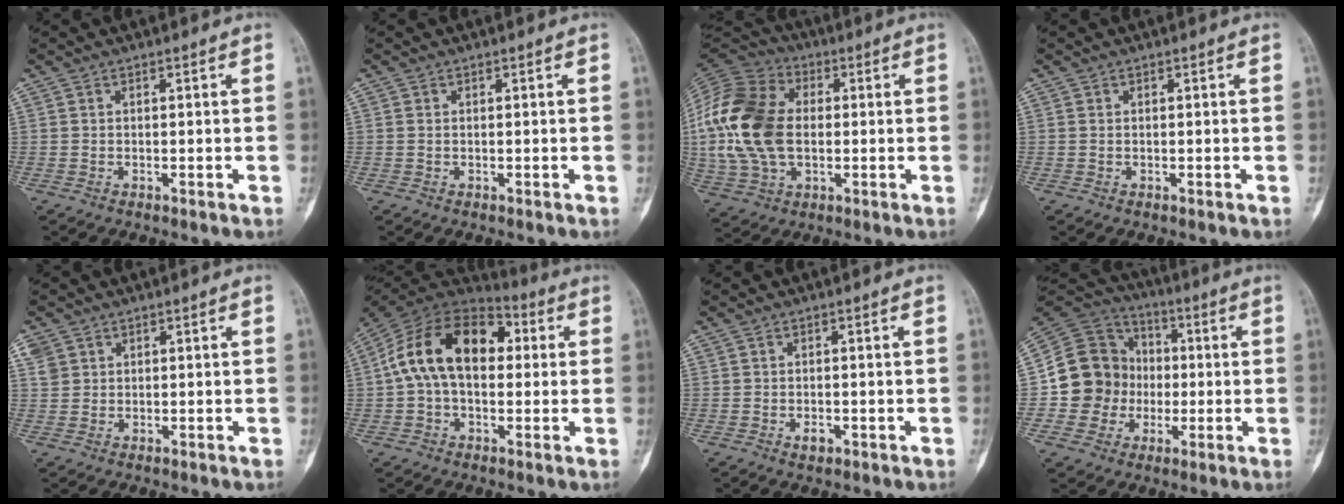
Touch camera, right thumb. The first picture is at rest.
{"total": 0.0}
{"total": 21.4, "force": [0.3, 14.2, 15.9], "torque": [-0.337, 0.009, 0.007]}
{"total": 0.0}
{"total": 2.7, "force": [1.1, 2.4, 0.7], "torque": [-0.003, 0.002, 0.023]}
{"total": 19.1, "force": [2.7, 12.2, 14.5], "torque": [-0.240, 0.042, 0.035]}
{"total": 1.8, "force": [-0.7, 1.2, 1.1], "torque": [-0.012, 0.003, -0.007]}
{"total": 14.9, "force": [-1.2, 14.0, 4.8], "torque": [-0.051, 0.037, -0.018]}